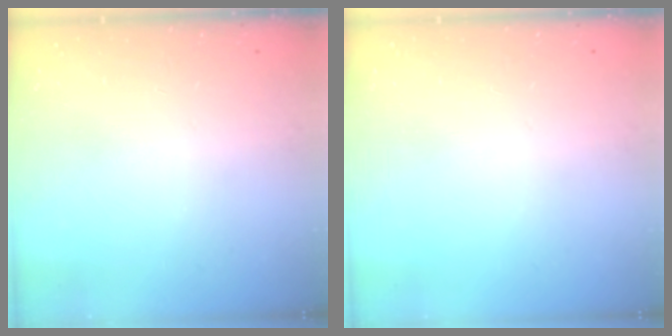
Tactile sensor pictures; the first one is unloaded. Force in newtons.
{"total": 0.0}